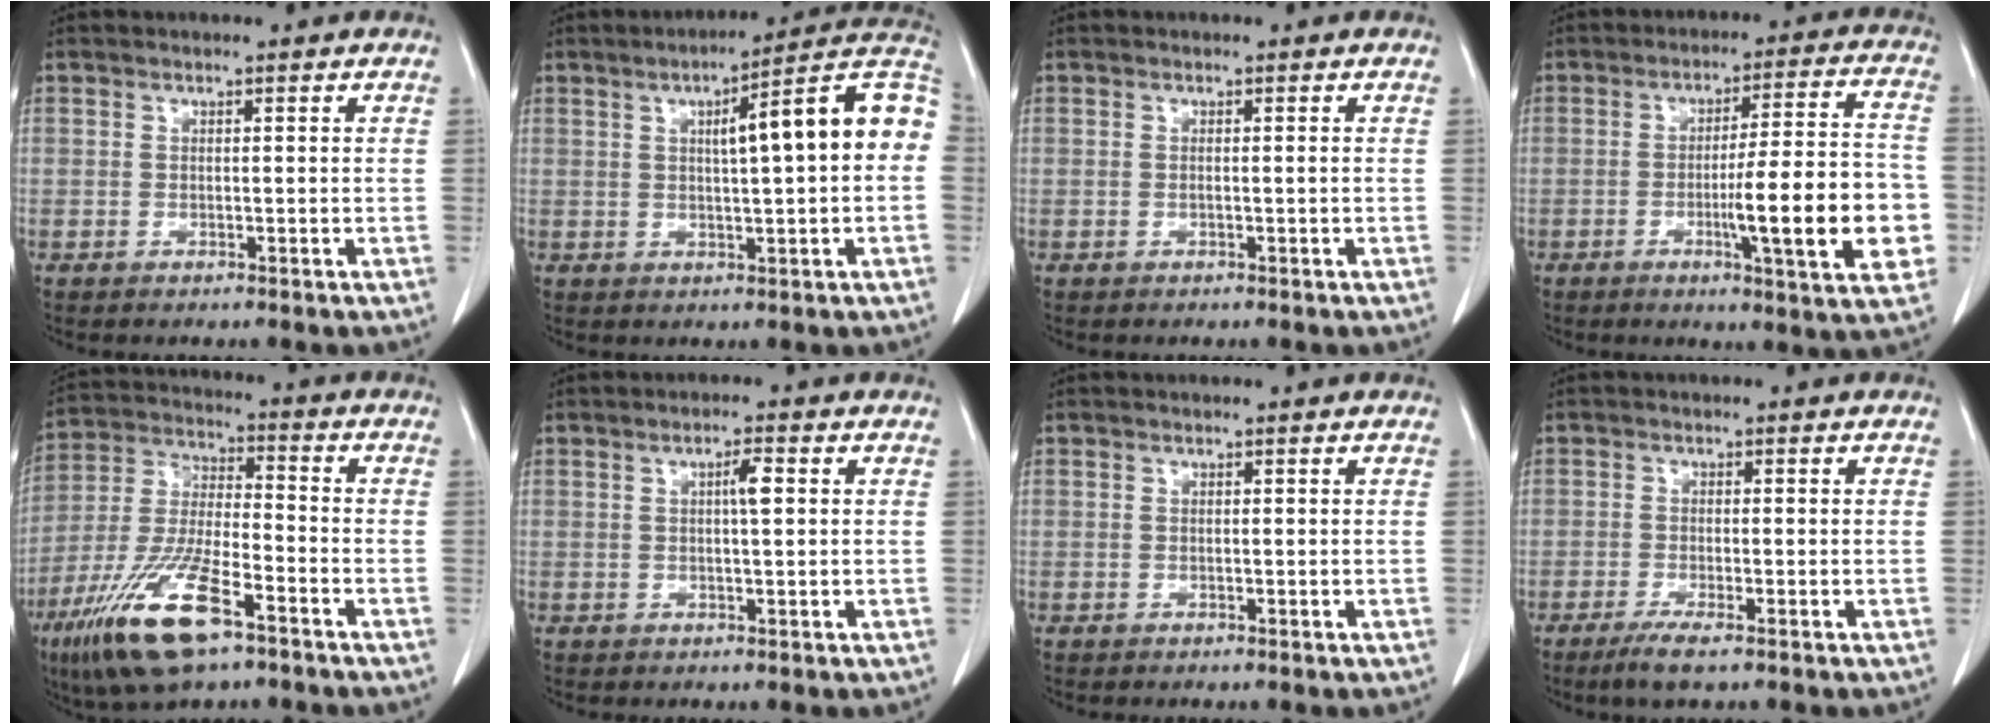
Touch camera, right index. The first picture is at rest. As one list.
[{"total": 14.1, "force": [2.1, 1.5, 13.9], "torque": [-0.185, 0.038, 0.022]}, {"total": 0.6, "force": [-0.2, -0.1, 0.5], "torque": [-0.010, 0.000, -0.001]}, {"total": 15.4, "force": [-3.8, 1.3, 14.9], "torque": [-0.198, 0.006, -0.052]}, {"total": 15.2, "force": [-8.8, 3.9, 11.8], "torque": [-0.243, -0.018, -0.159]}, {"total": 2.6, "force": [0.5, 0.3, 2.5], "torque": [-0.041, 0.003, 0.008]}, {"total": 0.0}, {"total": 3.4, "force": [-2.2, 0.3, 2.6], "torque": [-0.049, -0.009, -0.041]}]